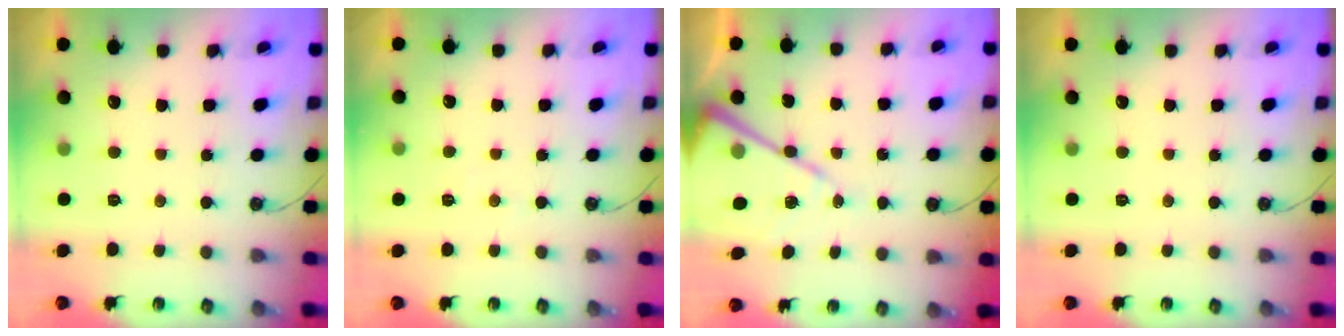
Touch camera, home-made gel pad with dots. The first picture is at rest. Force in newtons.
{"total": 4.0, "press": 3.9, "slide": 0.7}
{"total": 16.8, "press": 16.8, "slide": 1.4}
{"total": 0.0}